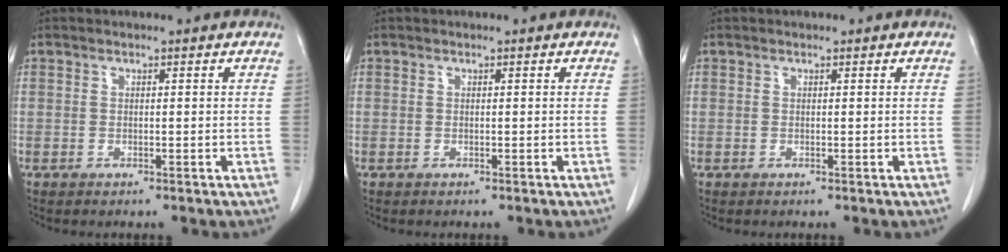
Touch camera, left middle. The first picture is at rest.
{"total": 0.0}
{"total": 0.0}